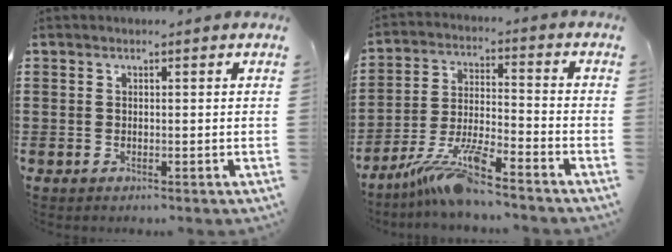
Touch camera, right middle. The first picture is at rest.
{"total": 9.5, "force": [-7.8, 0.7, 5.5], "torque": [-0.119, -0.006, -0.152]}